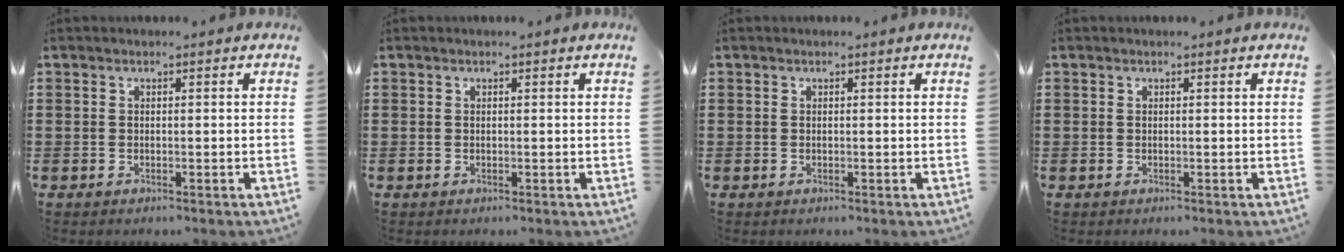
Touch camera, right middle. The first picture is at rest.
{"total": 0.0}
{"total": 0.0}
{"total": 0.0}